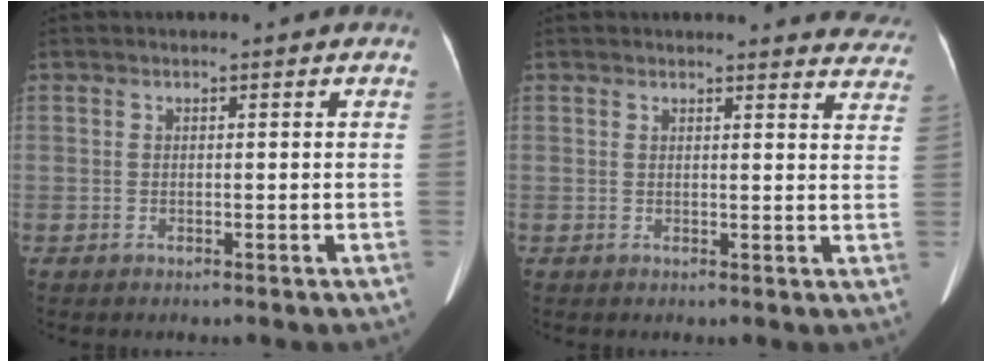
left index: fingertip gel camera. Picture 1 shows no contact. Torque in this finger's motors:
{"motor_torque": [-0.01, -0.43, 0.09, 0.02]}